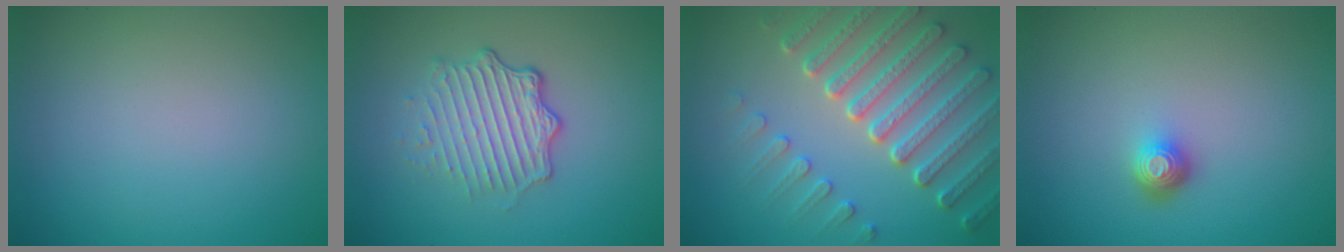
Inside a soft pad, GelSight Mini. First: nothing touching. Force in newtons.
{"total": 4.8, "press": 3.3, "slide": 3.4}
{"total": 7.4, "press": 5.7, "slide": 4.8}
{"total": 1.8, "press": 1.3, "slide": 1.2}